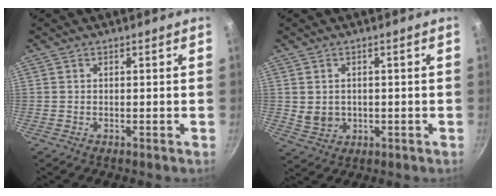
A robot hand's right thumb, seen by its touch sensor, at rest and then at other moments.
{"total": 4.2, "force": [0.0, 3.6, 2.2], "torque": [-0.032, -0.002, 0.011]}